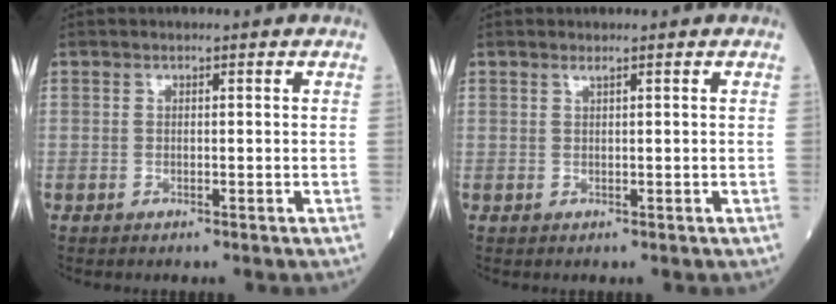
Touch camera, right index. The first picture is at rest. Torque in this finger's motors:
{"motor_torque": [-0.04, -0.04, 0.05, 0.01]}